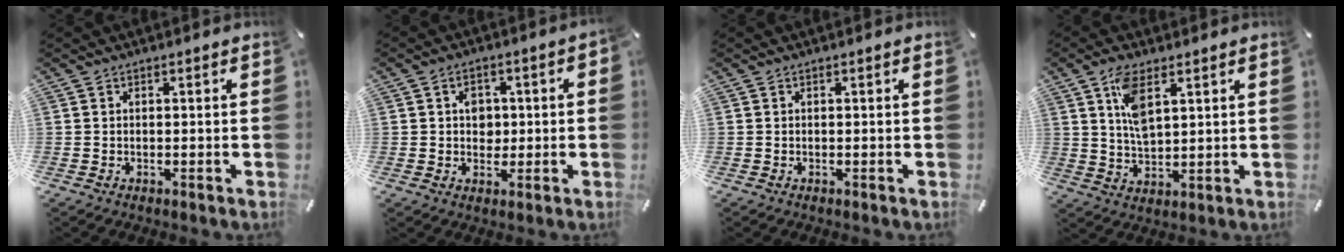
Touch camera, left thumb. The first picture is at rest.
{"total": 4.5, "force": [0.1, 3.8, 2.4], "torque": [-0.027, 0.000, -0.006]}
{"total": 0.0}
{"total": 7.7, "force": [3.6, 3.4, 5.8], "torque": [-0.124, -0.003, 0.062]}